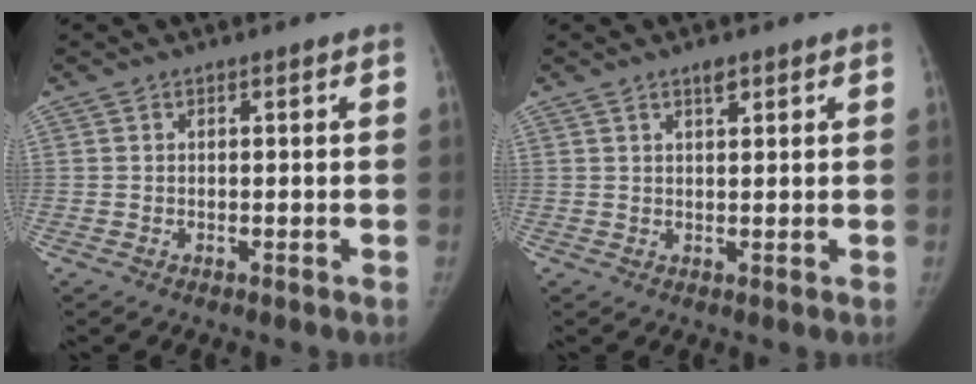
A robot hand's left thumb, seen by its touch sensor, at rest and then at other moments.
{"total": 2.1, "force": [1.4, 0.7, 1.4], "torque": [-0.019, -0.008, 0.022]}